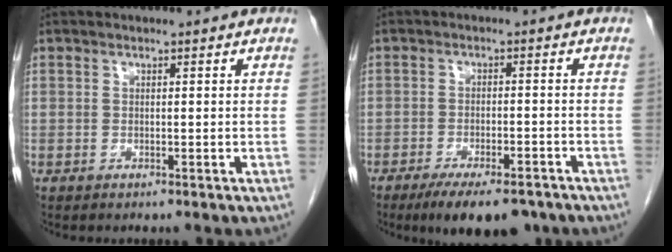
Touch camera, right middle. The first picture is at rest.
{"total": 10.3, "force": [-7.9, 3.1, 5.8], "torque": [-0.079, -0.008, -0.116]}